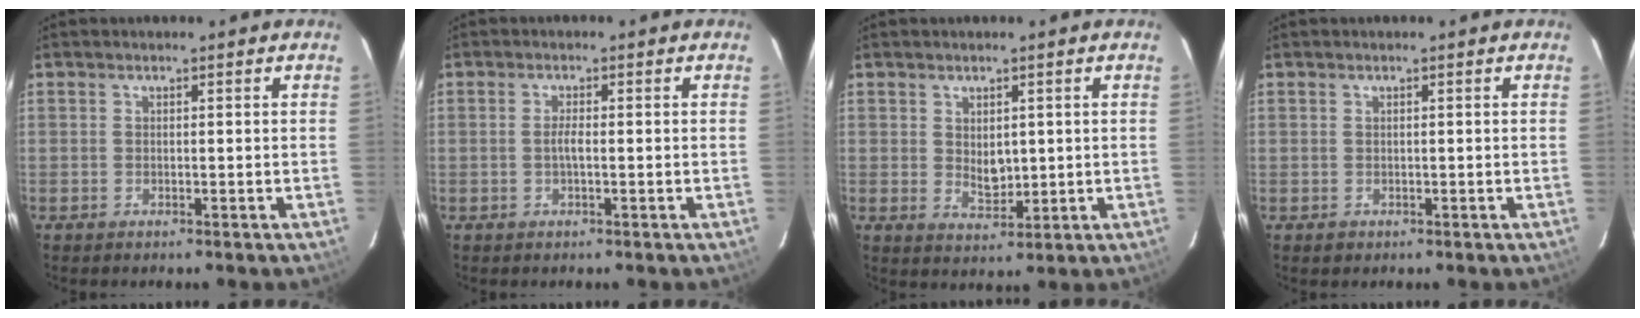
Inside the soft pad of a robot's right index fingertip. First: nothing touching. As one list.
[{"total": 1.6, "force": [-0.3, 0.2, 1.5], "torque": [-0.030, 0.001, -0.008]}, {"total": 3.9, "force": [0.9, 2.7, 2.7], "torque": [-0.041, -0.002, 0.021]}, {"total": 1.2, "force": [-0.1, 1.2, 0.1], "torque": [0.001, 0.001, 0.002]}]